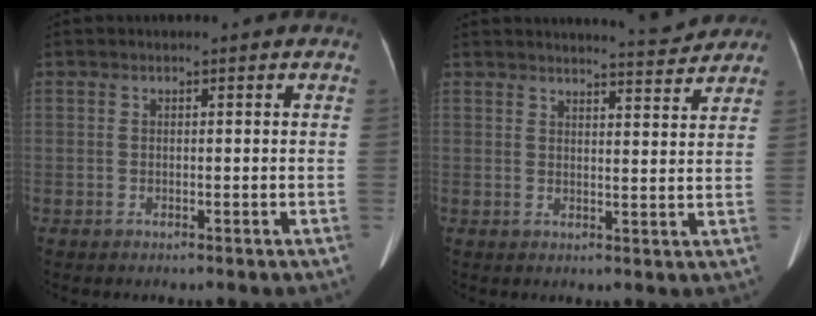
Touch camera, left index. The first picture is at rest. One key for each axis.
{"total": 5.7, "fx": 5.6, "fy": 0.0, "fz": 0.7, "tx": -0.020, "ty": -0.007, "tz": 0.065}